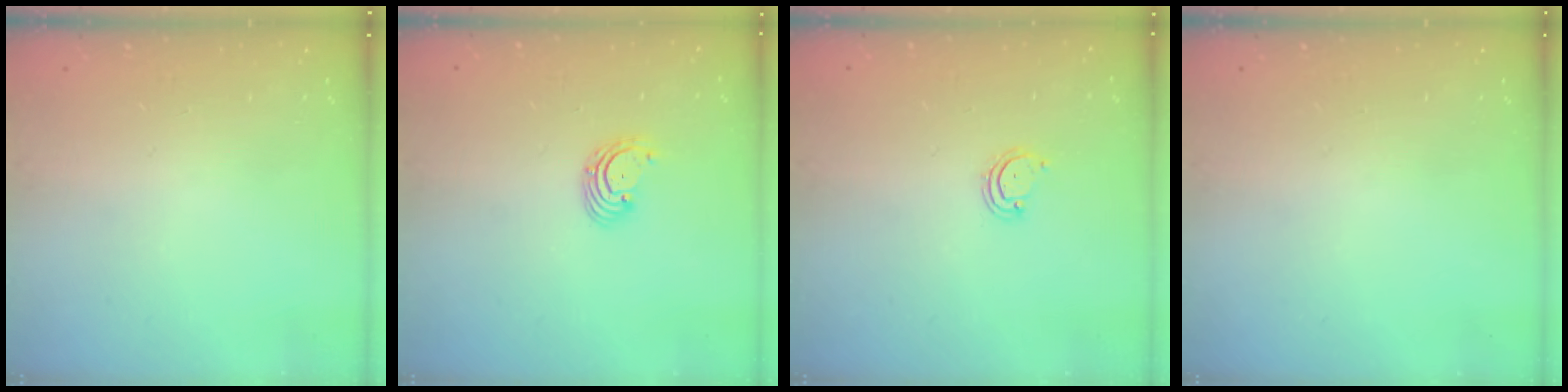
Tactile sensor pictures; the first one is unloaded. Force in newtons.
{"total": 2.9, "press": 2.9, "slide": 0.3}
{"total": 3.8, "press": 3.8, "slide": 0.4}
{"total": 0.0}